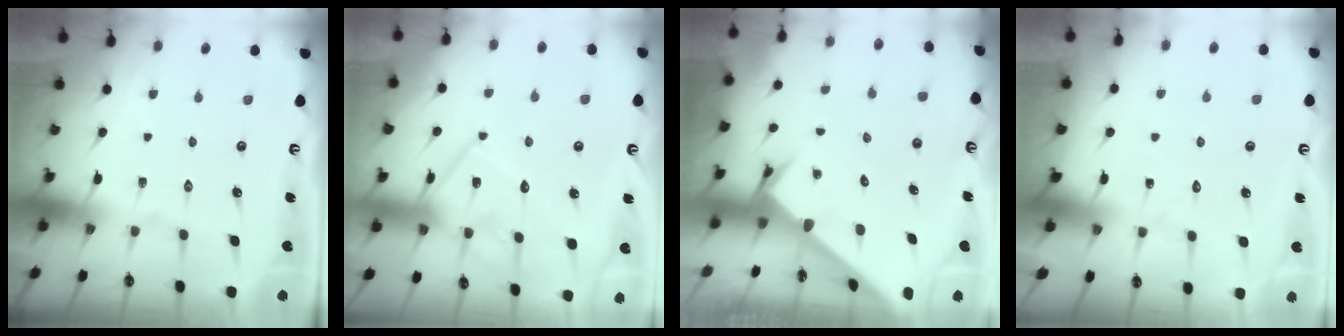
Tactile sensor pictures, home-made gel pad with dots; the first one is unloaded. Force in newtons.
{"total": 11.9, "press": 11.9, "slide": 0.9}
{"total": 2.7, "press": 2.7, "slide": 0.3}
{"total": 5.4, "press": 5.4, "slide": 0.4}